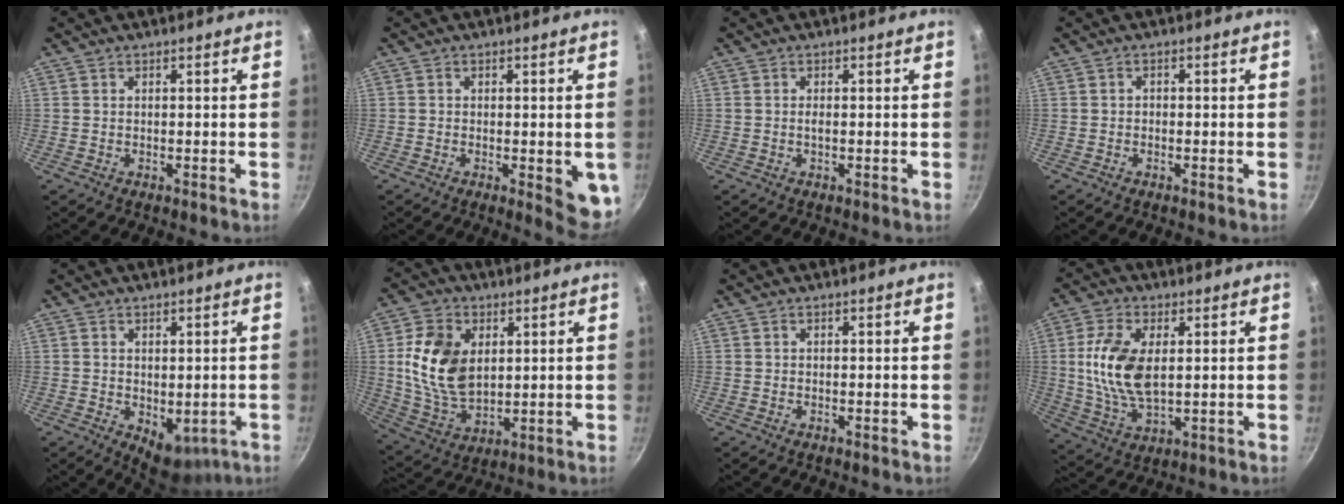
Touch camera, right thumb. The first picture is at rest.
{"total": 6.4, "force": [-1.0, 2.4, 5.9], "torque": [-0.054, -0.005, -0.010]}
{"total": 0.7, "force": [0.0, 0.2, 0.7], "torque": [-0.015, 0.001, -0.001]}
{"total": 0.7, "force": [-0.2, 0.6, 0.3], "torque": [-0.006, 0.004, -0.004]}
{"total": 7.2, "force": [-1.3, 4.4, 5.5], "torque": [-0.054, -0.012, -0.004]}
{"total": 14.5, "force": [2.8, 9.8, 10.3], "torque": [-0.176, -0.016, 0.062]}
{"total": 0.0}
{"total": 12.8, "force": [1.7, 7.0, 10.6], "torque": [-0.205, -0.005, 0.036]}